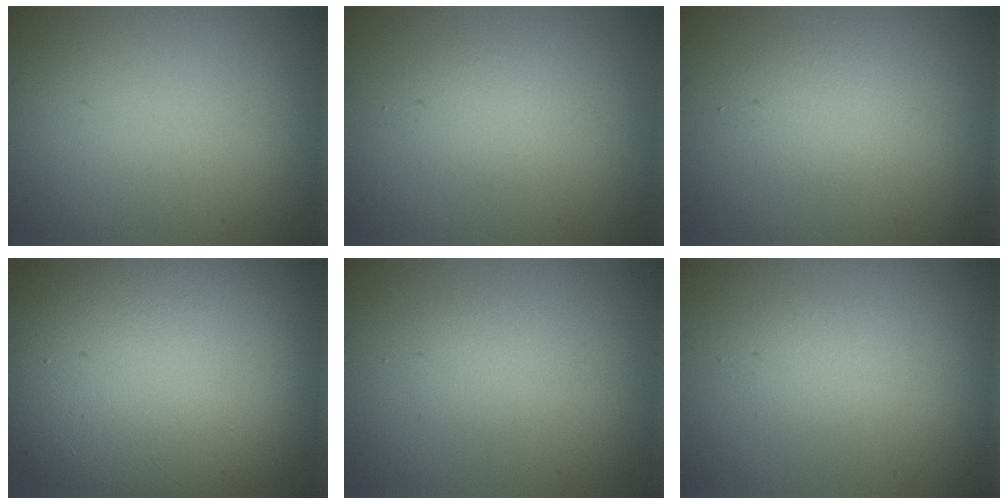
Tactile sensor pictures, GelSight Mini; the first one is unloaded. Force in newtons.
{"total": 1.6, "press": 1.6, "slide": 0.1}
{"total": 1.7, "press": 1.7, "slide": 0.1}
{"total": 16.3, "press": 16.3, "slide": 0.7}
{"total": 1.3, "press": 1.3, "slide": 0.1}
{"total": 1.2, "press": 1.2, "slide": 0.0}